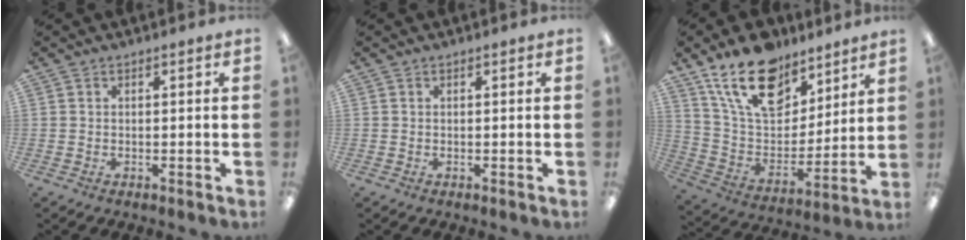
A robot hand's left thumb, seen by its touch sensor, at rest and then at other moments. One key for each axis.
{"total": 0.0}
{"total": 19.2, "fx": 13.4, "fy": 10.2, "fz": 9.2, "tx": -0.179, "ty": -0.068, "tz": 0.245}